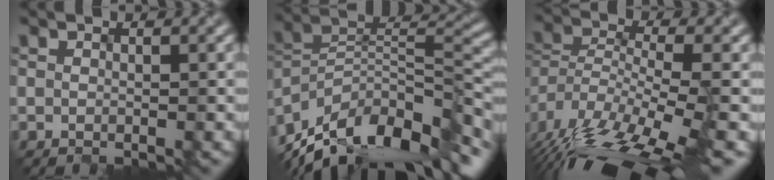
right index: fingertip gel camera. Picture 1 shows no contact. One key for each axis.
{"total": 13.5, "fx": -9.6, "fy": 6.1, "fz": 7.3, "tx": -0.153, "ty": 0.016, "tz": -0.163}
{"total": 14.1, "fx": -9.5, "fy": 4.5, "fz": 9.3, "tx": -0.181, "ty": -0.008, "tz": -0.139}